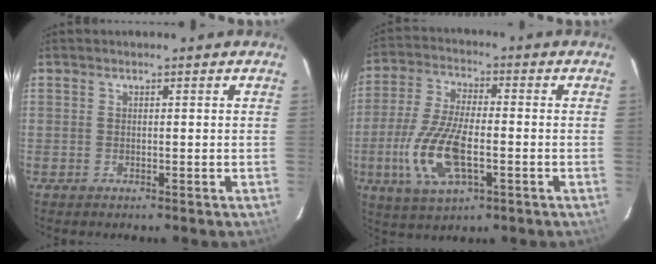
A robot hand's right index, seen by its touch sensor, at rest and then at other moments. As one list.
[{"total": 13.7, "force": [-3.8, 5.6, 11.9], "torque": [-0.257, -0.007, -0.072]}]